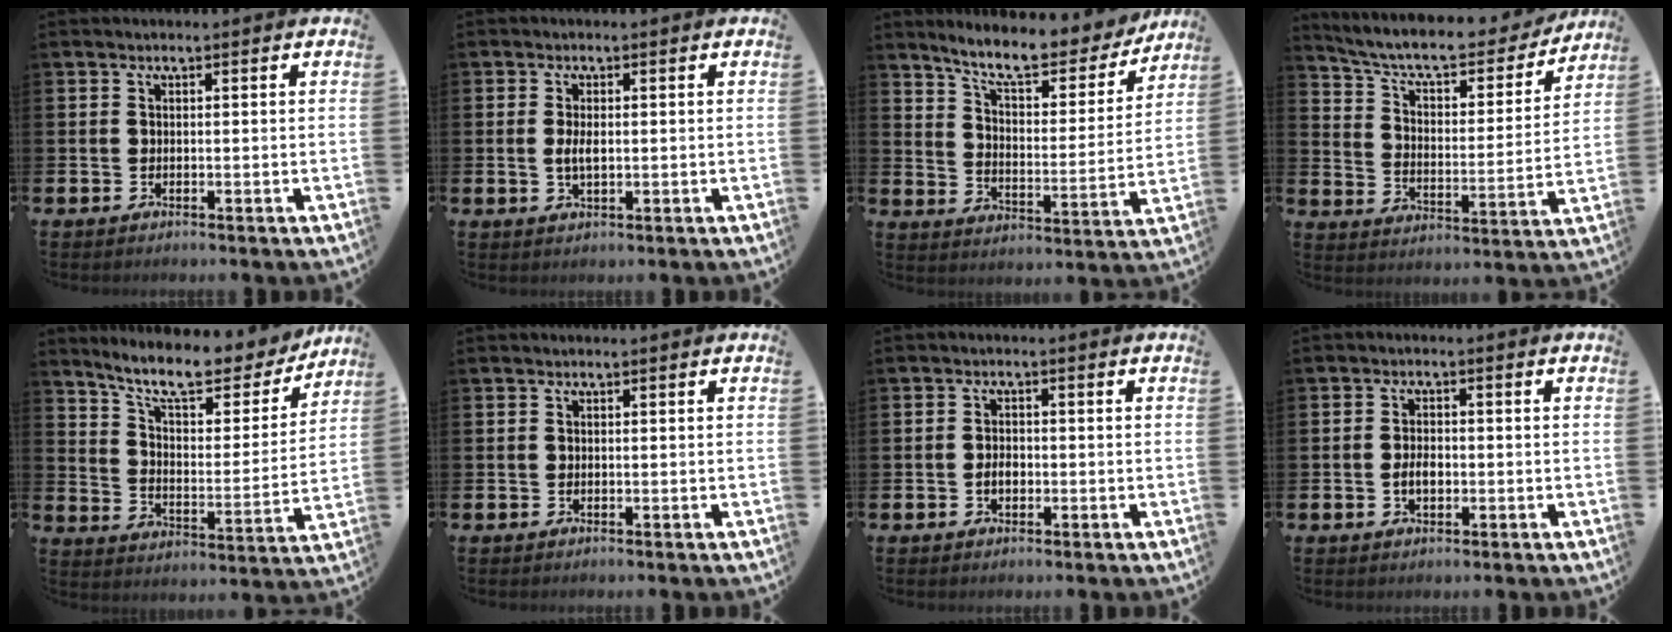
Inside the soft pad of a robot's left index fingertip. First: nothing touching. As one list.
[{"total": 2.5, "force": [0.1, 1.1, 2.2], "torque": [-0.036, -0.001, -0.001]}, {"total": 9.2, "force": [8.3, 1.9, 3.4], "torque": [-0.087, -0.060, 0.140]}, {"total": 8.4, "force": [7.5, 2.3, 3.3], "torque": [-0.090, -0.051, 0.123]}, {"total": 10.4, "force": [9.2, 2.5, 4.2], "torque": [-0.103, -0.064, 0.157]}, {"total": 0.0}, {"total": 1.9, "force": [-0.4, 1.2, 1.4], "torque": [-0.011, -0.002, -0.013]}, {"total": 2.6, "force": [-0.4, 1.5, 2.1], "torque": [-0.023, -0.002, -0.012]}]